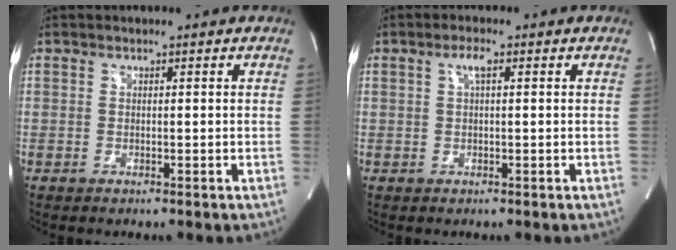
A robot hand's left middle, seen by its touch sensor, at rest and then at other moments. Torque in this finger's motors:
{"motor_torque": [0.48, 0.11, 0.12, 0.01]}